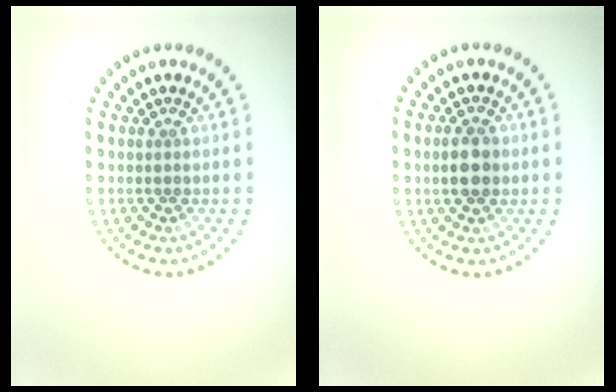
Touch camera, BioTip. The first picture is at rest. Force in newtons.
{"total": 2.6, "press": 2.6, "slide": 0.2}